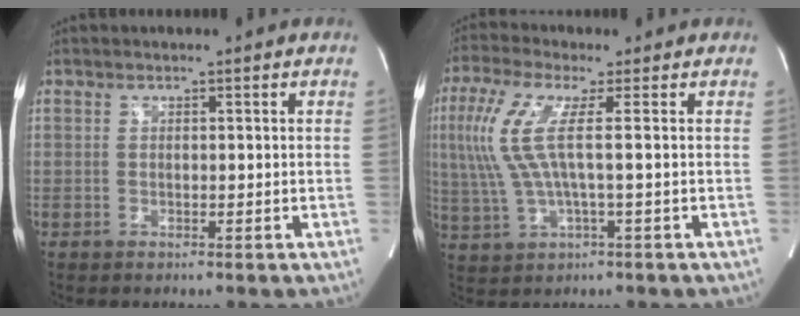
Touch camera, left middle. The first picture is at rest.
{"total": 9.6, "force": [1.3, 1.4, 9.4], "torque": [-0.229, 0.012, 0.024]}